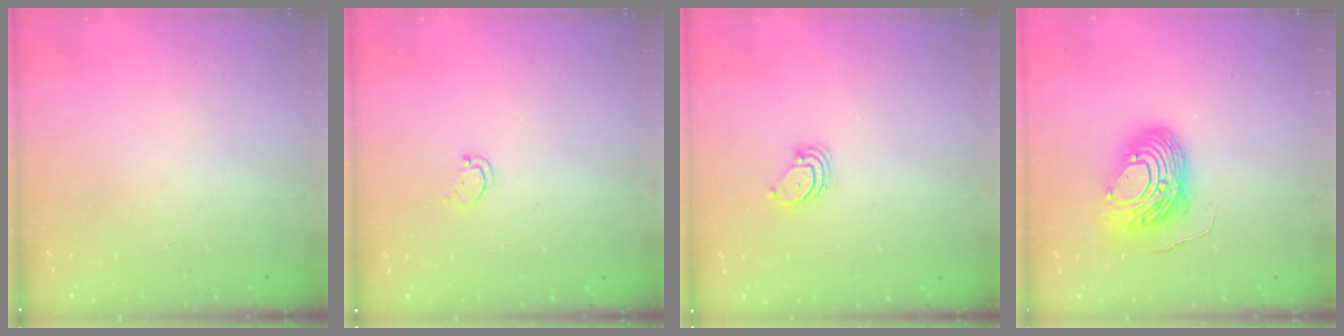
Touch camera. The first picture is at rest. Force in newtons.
{"total": 1.7, "press": 1.7, "slide": 0.2}
{"total": 3.2, "press": 3.2, "slide": 0.2}
{"total": 12.7, "press": 12.6, "slide": 1.6}